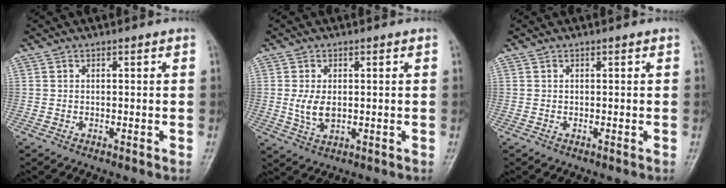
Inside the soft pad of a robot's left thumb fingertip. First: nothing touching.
{"total": 4.7, "force": [0.1, 2.8, 3.7], "torque": [-0.074, -0.007, 0.007]}
{"total": 0.0}